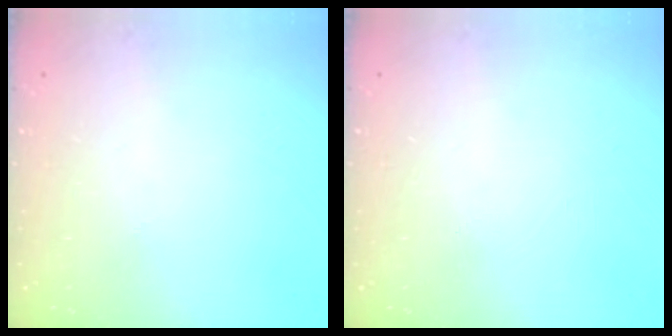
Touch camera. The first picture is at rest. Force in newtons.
{"total": 0.0}